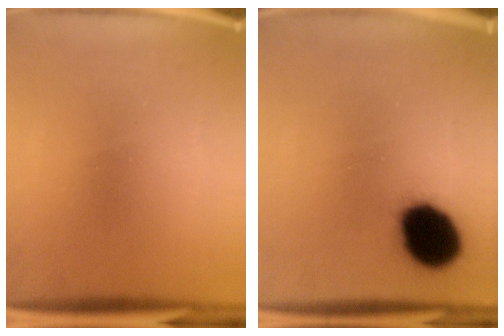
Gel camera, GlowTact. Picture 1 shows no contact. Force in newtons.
{"total": 16.4}